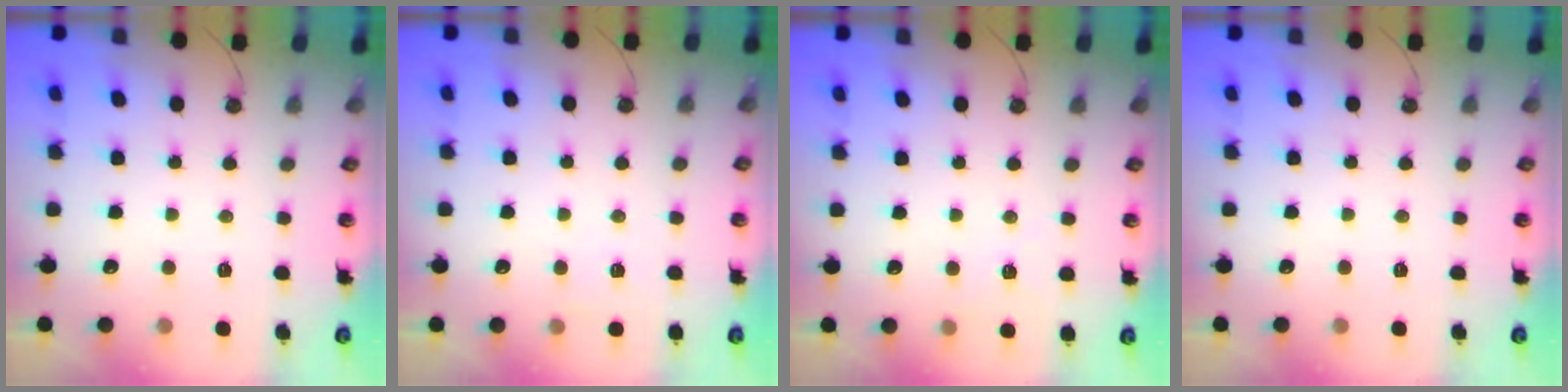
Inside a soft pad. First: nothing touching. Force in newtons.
{"total": 2.3, "press": 2.3, "slide": 0.4}
{"total": 3.8, "press": 3.3, "slide": 1.9}
{"total": 0.0}